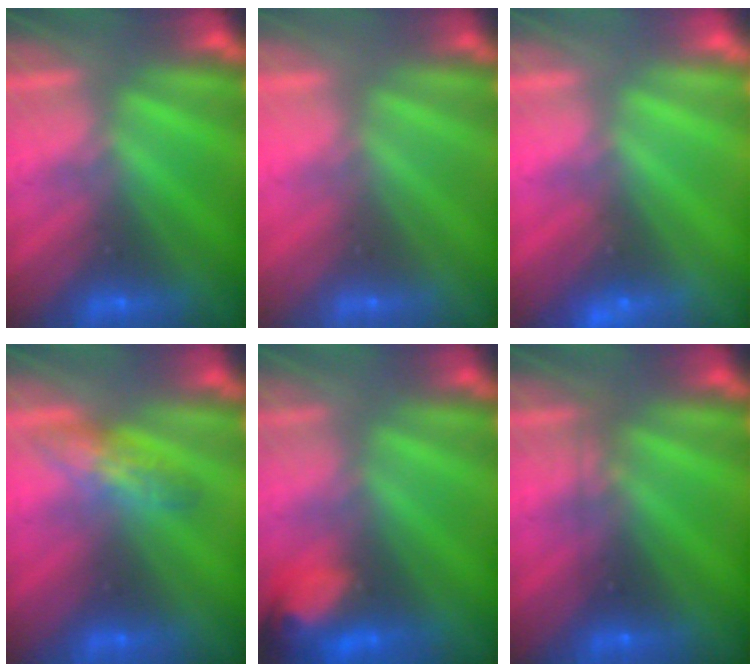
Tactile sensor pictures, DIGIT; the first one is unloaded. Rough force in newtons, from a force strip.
{"total": 2.8}
{"total": 2.3}
{"total": 2.5}
{"total": 7.3}
{"total": 2.3}